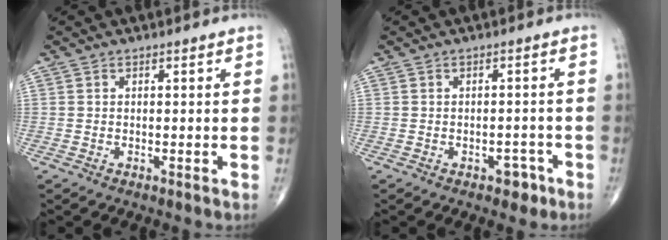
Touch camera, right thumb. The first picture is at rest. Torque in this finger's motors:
{"motor_torque": [0.90, 0.20, 0.11, -0.38, 0.02]}